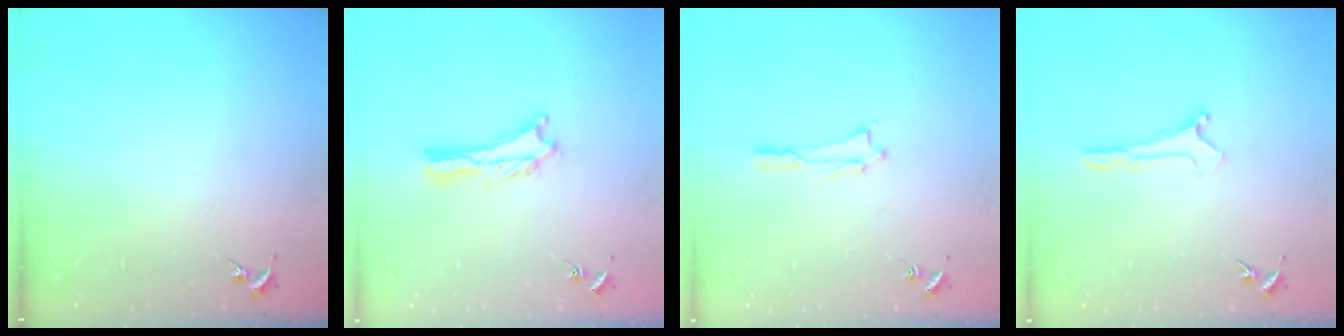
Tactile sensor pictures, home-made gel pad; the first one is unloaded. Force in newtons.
{"total": 0.9, "press": 0.9, "slide": 0.2}
{"total": 0.7, "press": 0.7, "slide": 0.1}
{"total": 0.0}